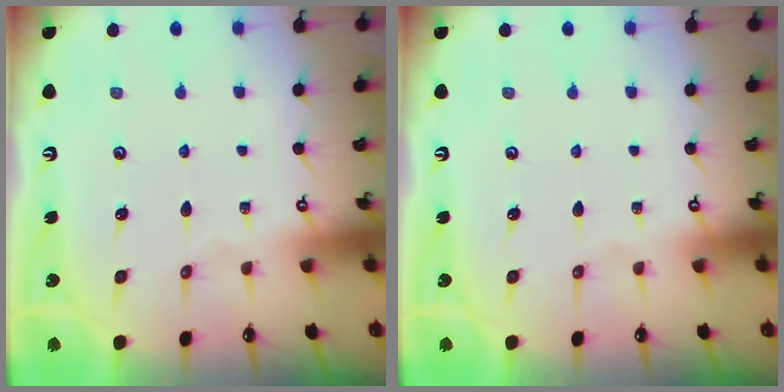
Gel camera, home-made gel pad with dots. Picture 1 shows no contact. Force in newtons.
{"total": 0.0}